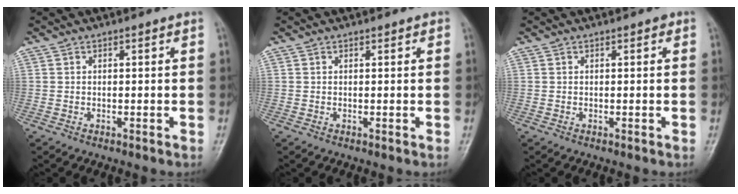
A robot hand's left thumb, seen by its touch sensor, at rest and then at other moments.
{"total": 0.7, "force": [0.5, 0.4, 0.3], "torque": [0.001, -0.001, 0.001]}
{"total": 0.7, "force": [0.3, 0.4, 0.5], "torque": [-0.002, 0.001, -0.001]}